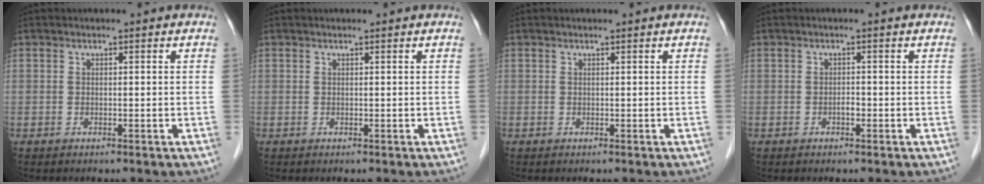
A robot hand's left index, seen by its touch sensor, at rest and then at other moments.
{"total": 0.0}
{"total": 0.0}
{"total": 0.9, "force": [-0.5, 0.3, 0.7], "torque": [-0.012, 0.002, -0.009]}